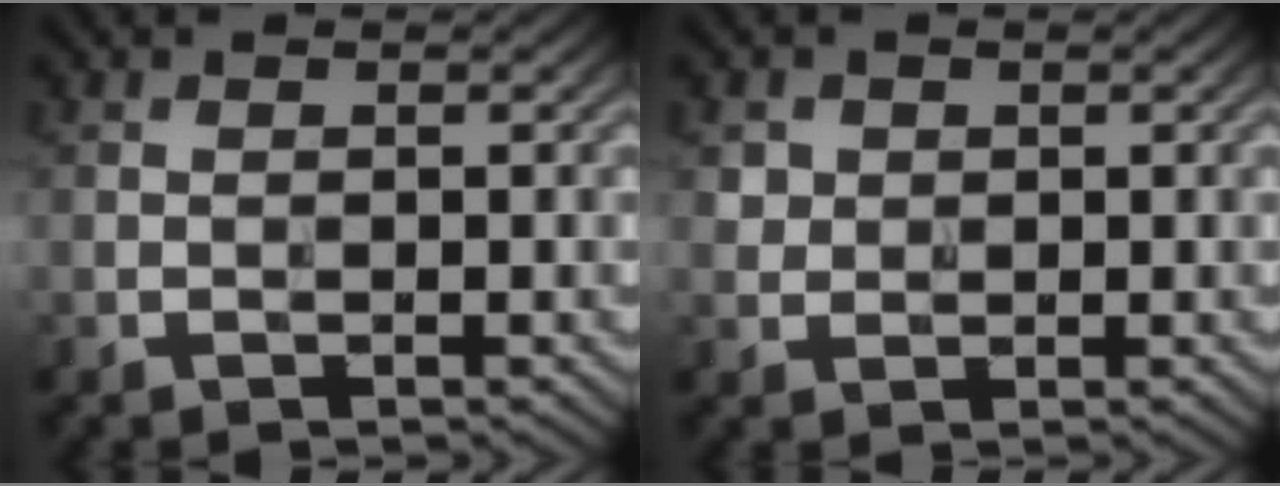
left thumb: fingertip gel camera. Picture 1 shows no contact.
{"total": 1.7, "force": [0.6, 1.6, 0.3], "torque": [-0.009, -0.005, 0.012]}